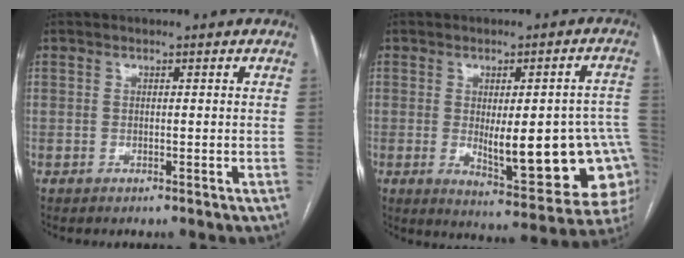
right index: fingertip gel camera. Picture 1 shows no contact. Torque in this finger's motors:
{"motor_torque": [1.43, -0.60, 0.41, 0.14]}